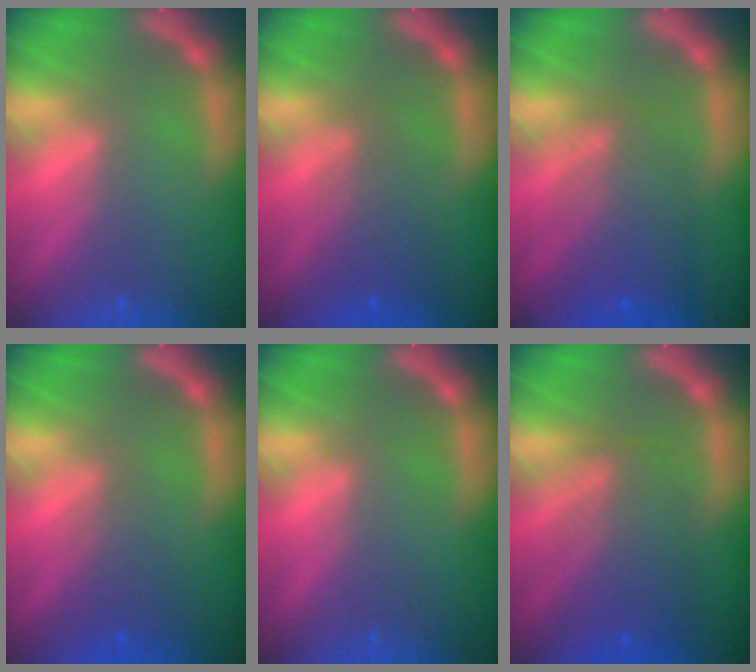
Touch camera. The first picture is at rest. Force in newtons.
{"total": 3.0}
{"total": 5.6}
{"total": 2.5}
{"total": 0.0}
{"total": 6.0}